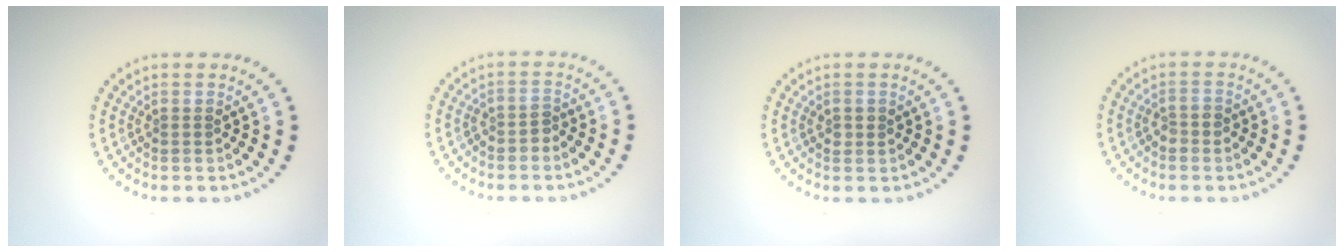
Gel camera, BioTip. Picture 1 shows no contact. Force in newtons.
{"total": 1.2, "press": 1.1, "slide": 0.6}
{"total": 1.0, "press": 1.0, "slide": 0.1}
{"total": 1.4, "press": 1.3, "slide": 0.5}